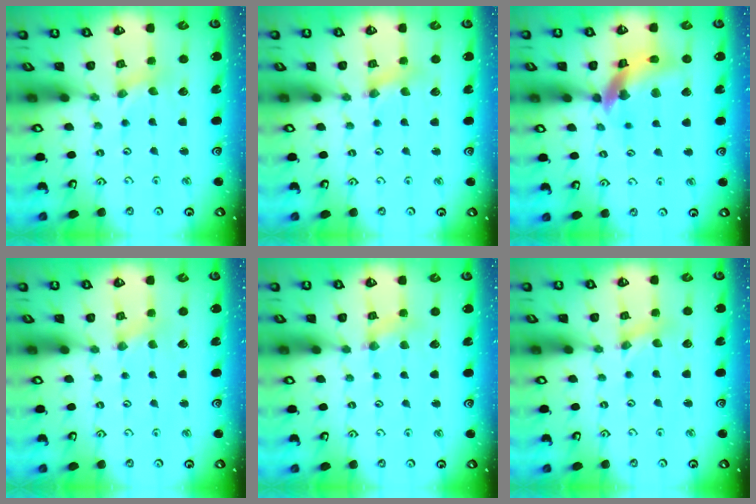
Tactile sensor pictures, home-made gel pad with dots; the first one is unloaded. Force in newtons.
{"total": 1.9, "press": 1.9, "slide": 0.3}
{"total": 12.2, "press": 12.1, "slide": 1.6}
{"total": 0.0}
{"total": 2.7, "press": 2.7, "slide": 0.3}
{"total": 0.8, "press": 0.8, "slide": 0.1}